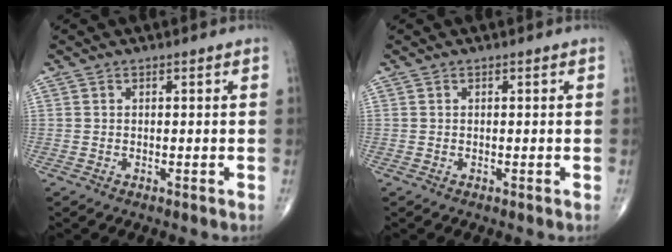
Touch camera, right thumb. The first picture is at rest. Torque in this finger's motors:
{"motor_torque": [-0.04, 0.05, 0.00, 0.00, 0.01]}